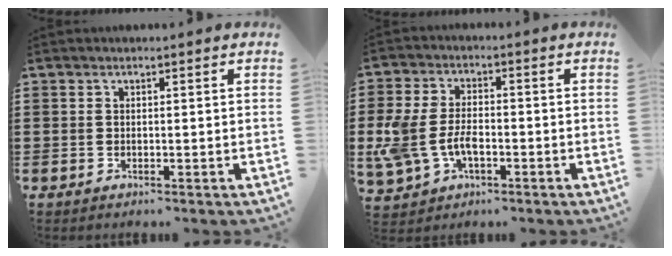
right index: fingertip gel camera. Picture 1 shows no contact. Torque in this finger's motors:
{"motor_torque": [0.42, 0.26, 0.21, 0.21]}